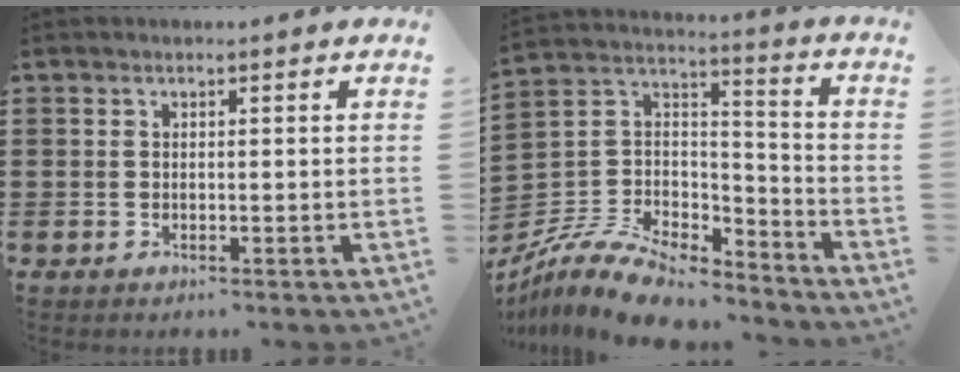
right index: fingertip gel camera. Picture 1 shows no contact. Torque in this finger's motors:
{"motor_torque": [-0.10, -0.19, -0.11, -0.21]}